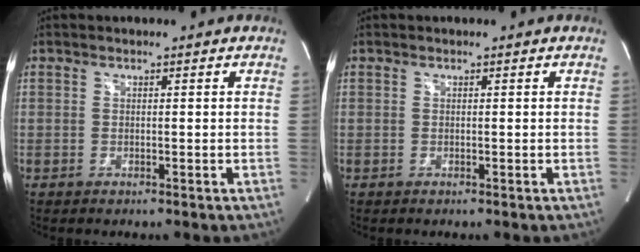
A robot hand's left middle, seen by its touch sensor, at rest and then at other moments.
{"total": 0.0}